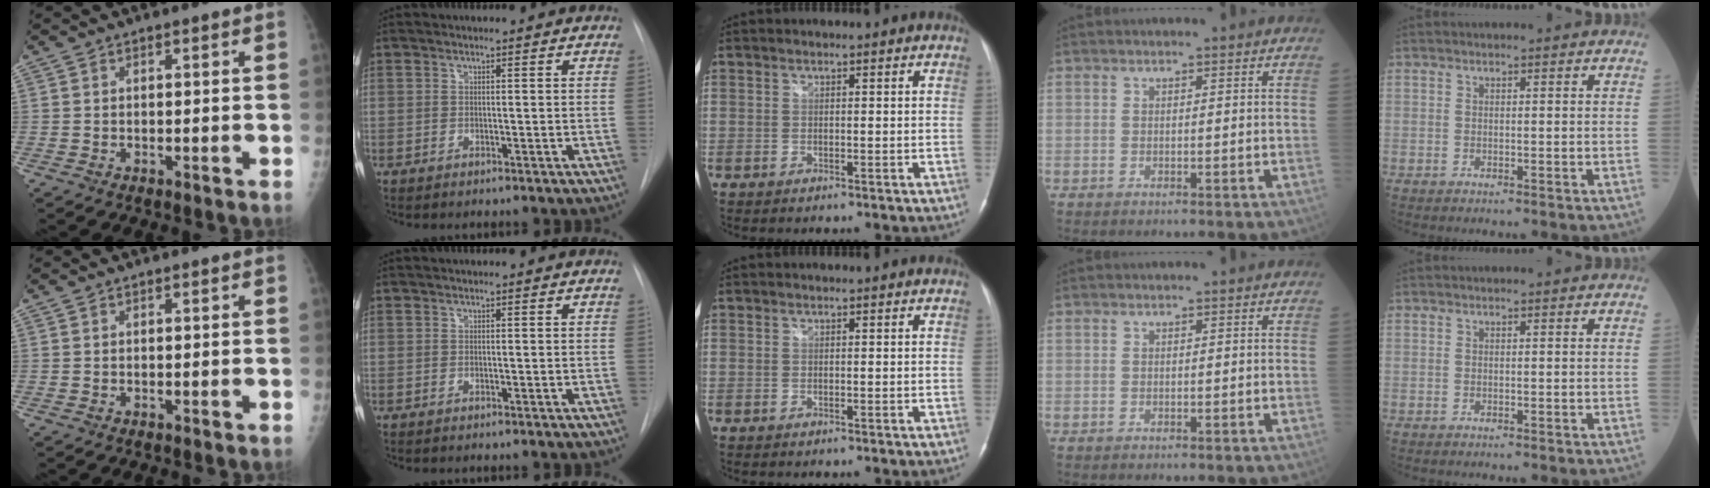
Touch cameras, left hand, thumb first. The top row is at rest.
{}